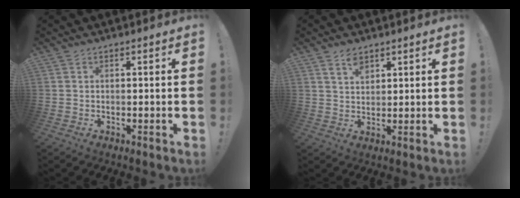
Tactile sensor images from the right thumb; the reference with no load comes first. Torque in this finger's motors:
{"motor_torque": [-0.21, 0.12, 0.21, 0.43, -0.01]}